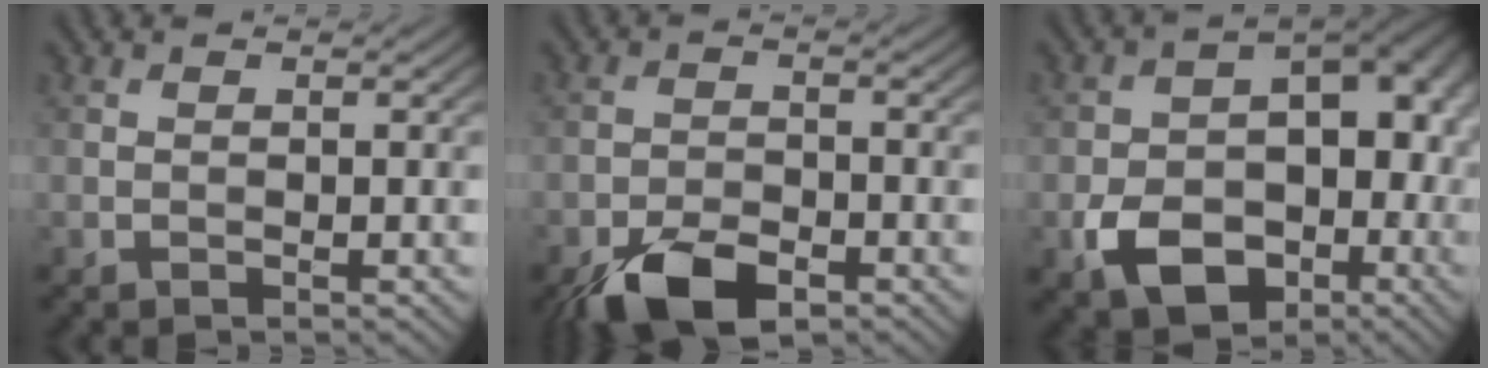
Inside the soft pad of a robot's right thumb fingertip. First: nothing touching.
{"total": 8.0, "force": [-5.1, 3.5, 5.1], "torque": [-0.093, -0.009, -0.098]}
{"total": 14.7, "force": [-4.6, 9.8, 9.9], "torque": [-0.141, -0.033, -0.073]}